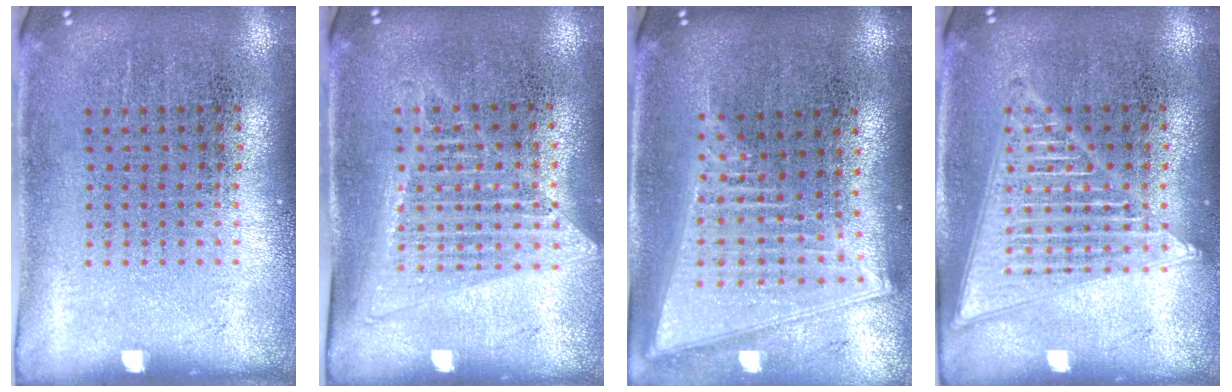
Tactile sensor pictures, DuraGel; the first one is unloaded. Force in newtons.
{"total": 1.3, "press": 1.2, "slide": 0.5}
{"total": 2.1, "press": 1.7, "slide": 1.2}
{"total": 2.1, "press": 2.1, "slide": 0.2}